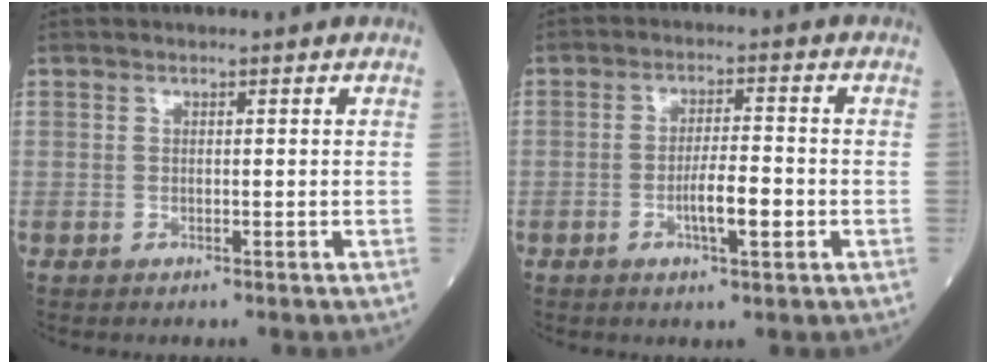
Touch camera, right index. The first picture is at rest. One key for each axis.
{"total": 5.4, "fx": -1.6, "fy": 0.8, "fz": 5.1, "tx": -0.090, "ty": 0.000, "tz": -0.026}